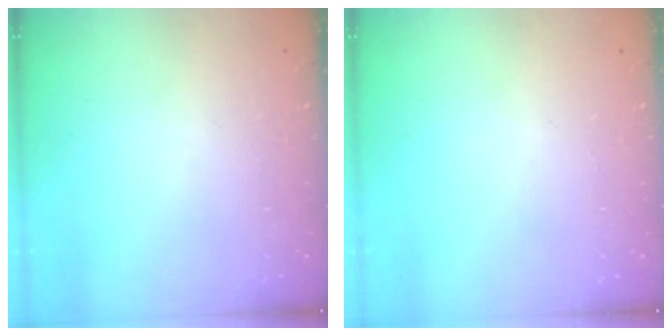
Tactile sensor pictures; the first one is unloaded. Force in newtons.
{"total": 0.0}